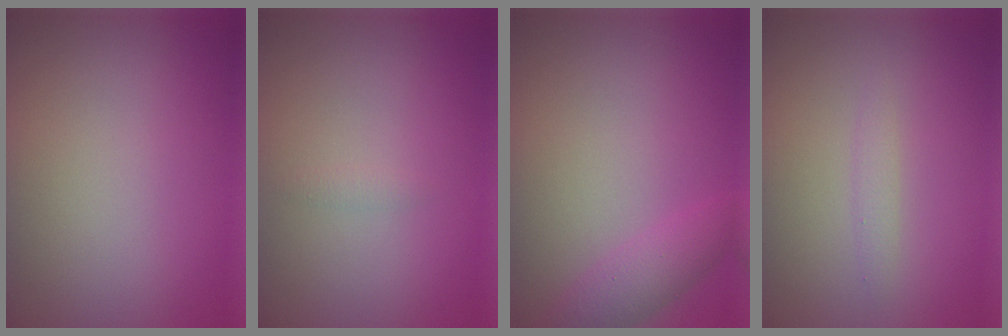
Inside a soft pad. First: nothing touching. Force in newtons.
{"total": 0.6, "press": 0.6, "slide": 0.0}
{"total": 2.6, "press": 2.6, "slide": 0.1}
{"total": 0.9, "press": 0.9, "slide": 0.2}